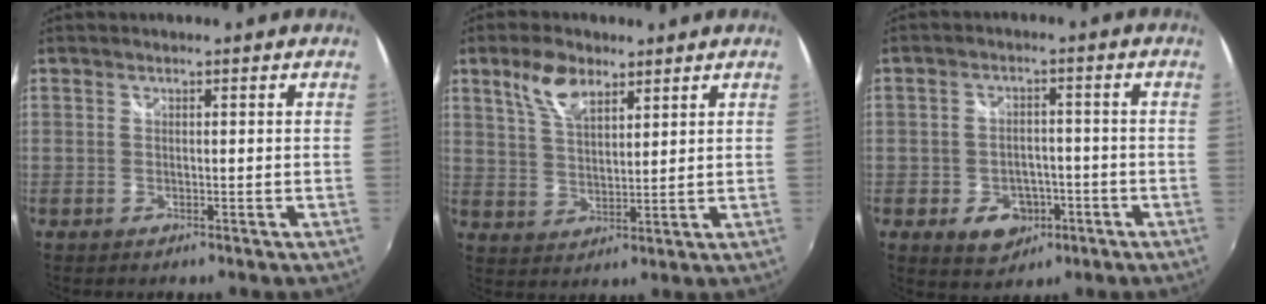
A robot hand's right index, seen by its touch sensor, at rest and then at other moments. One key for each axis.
{"total": 7.2, "fx": 4.5, "fy": 3.3, "fz": 4.4, "tx": -0.083, "ty": 0.010, "tz": 0.088}
{"total": 7.6, "fx": -3.3, "fy": 5.8, "fz": 3.6, "tx": -0.086, "ty": 0.004, "tz": -0.037}